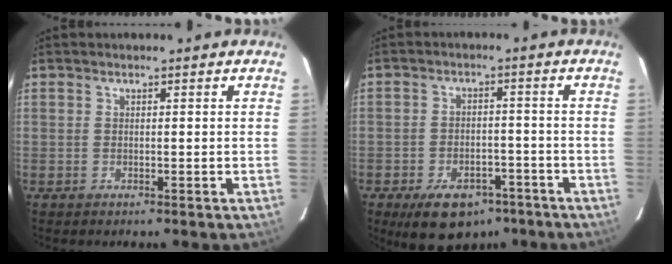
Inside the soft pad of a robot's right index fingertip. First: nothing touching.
{"total": 9.7, "force": [-6.5, 5.3, 4.9], "torque": [-0.078, 0.000, -0.094]}